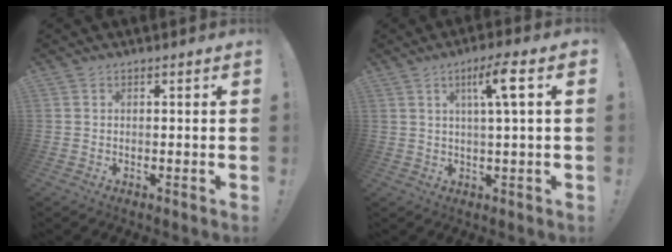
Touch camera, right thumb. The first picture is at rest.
{"total": 7.7, "force": [2.4, 0.4, 7.3], "torque": [-0.121, 0.002, 0.029]}